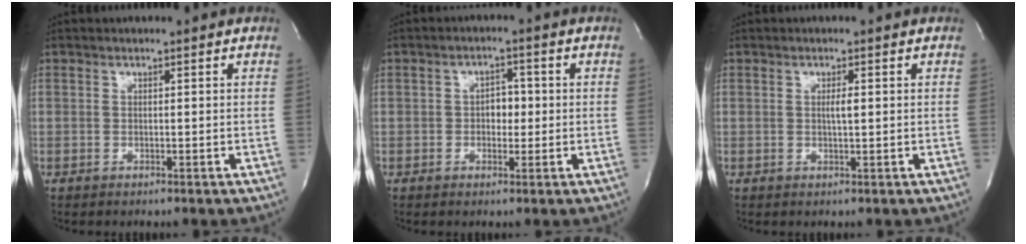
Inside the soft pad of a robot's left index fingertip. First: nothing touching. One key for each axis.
{"total": 3.2, "fx": -0.2, "fy": 2.0, "fz": 2.5, "tx": -0.034, "ty": 0.008, "tz": -0.002}
{"total": 1.5, "fx": 0.2, "fy": 0.1, "fz": 1.5, "tx": -0.029, "ty": 0.000, "tz": 0.005}